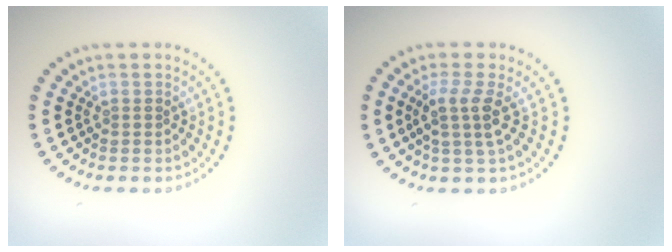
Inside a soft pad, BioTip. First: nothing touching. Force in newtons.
{"total": 2.7, "press": 2.2, "slide": 1.7}